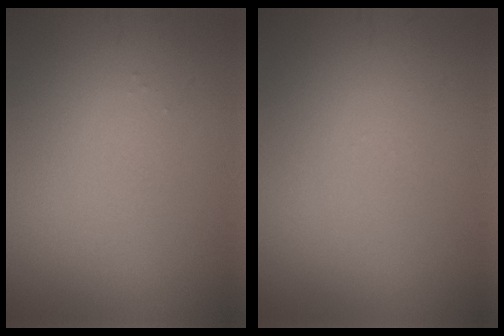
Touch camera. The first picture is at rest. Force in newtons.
{"total": 0.0}